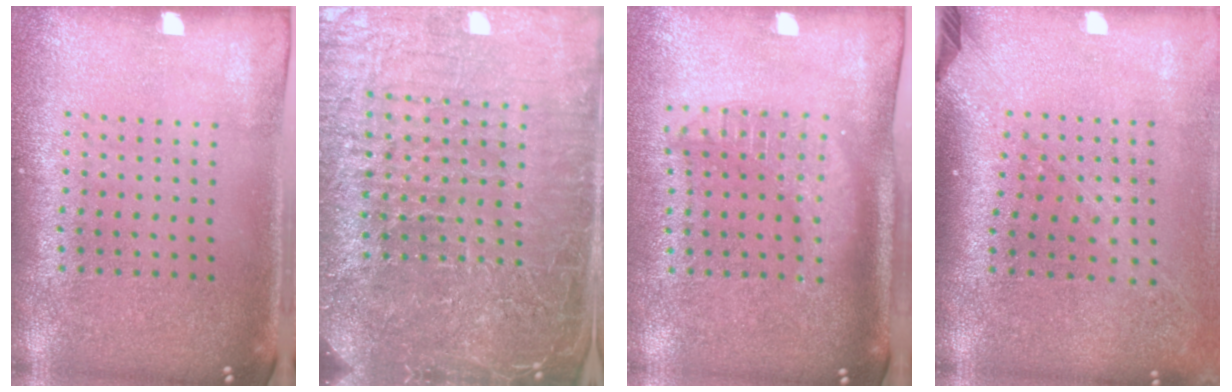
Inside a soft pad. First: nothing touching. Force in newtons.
{"total": 6.3, "press": 5.6, "slide": 2.9}
{"total": 1.8, "press": 1.5, "slide": 1.0}
{"total": 2.3, "press": 1.7, "slide": 1.6}